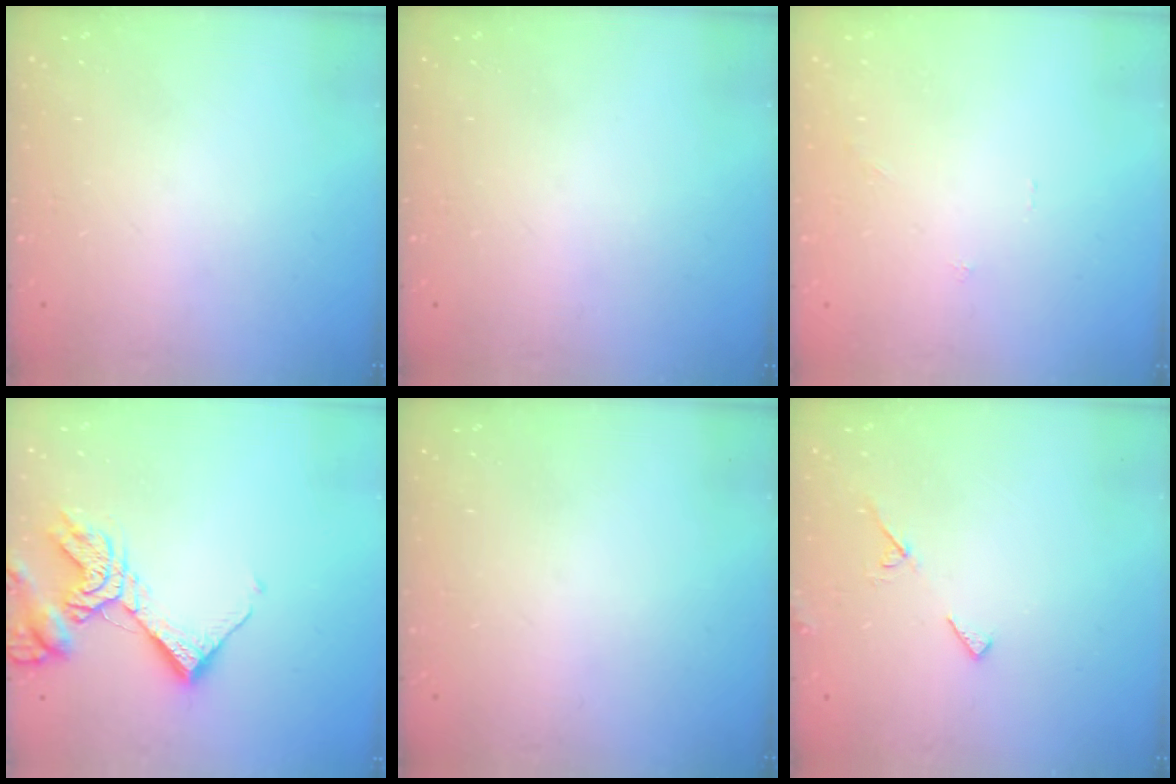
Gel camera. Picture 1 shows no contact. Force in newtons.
{"total": 0.0}
{"total": 0.0}
{"total": 11.8, "press": 11.7, "slide": 1.4}
{"total": 0.0}
{"total": 4.3, "press": 4.2, "slide": 0.4}